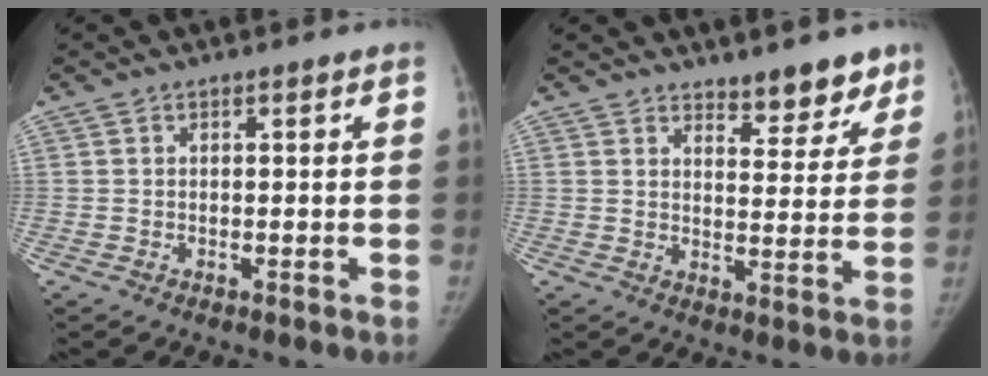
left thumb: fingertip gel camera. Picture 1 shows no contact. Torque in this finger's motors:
{"motor_torque": [-0.03, 0.05, 0.30, -0.18, 0.01]}